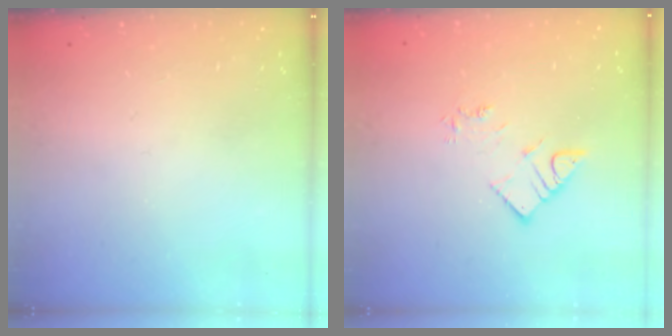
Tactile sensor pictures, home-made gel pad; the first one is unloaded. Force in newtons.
{"total": 4.9, "press": 4.9, "slide": 0.2}